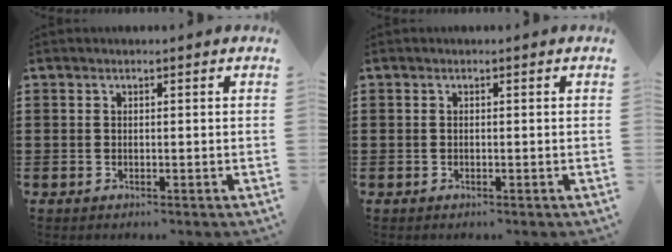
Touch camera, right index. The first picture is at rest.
{"total": 0.0}